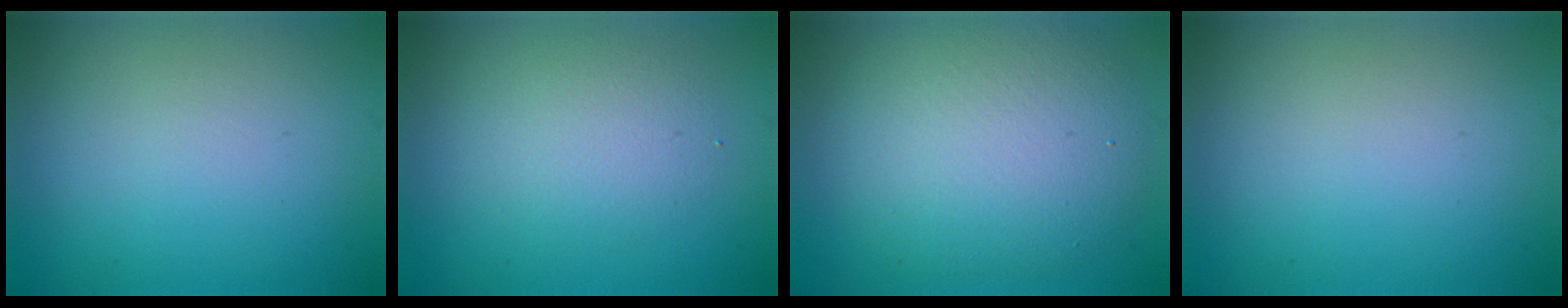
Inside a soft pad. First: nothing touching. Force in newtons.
{"total": 3.0, "press": 3.0, "slide": 0.2}
{"total": 7.9, "press": 7.8, "slide": 0.7}
{"total": 0.0}